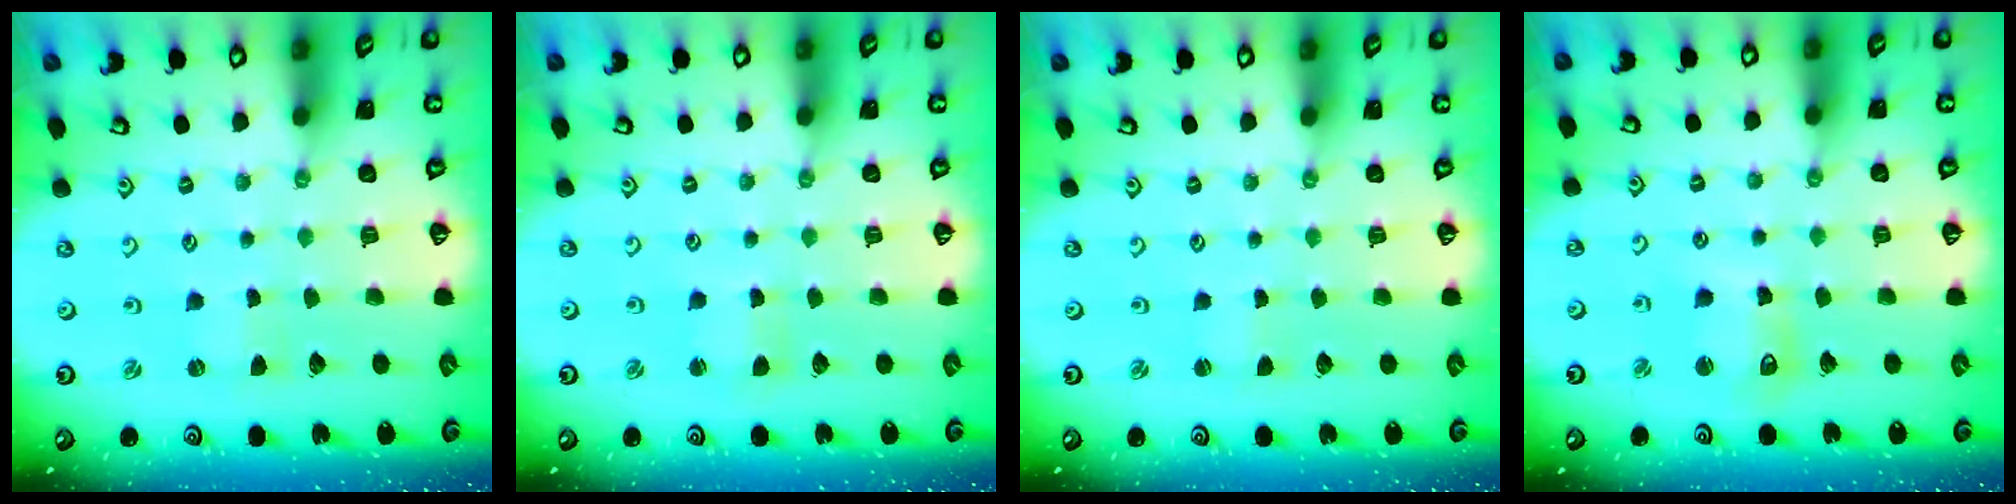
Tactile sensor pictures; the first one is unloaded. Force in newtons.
{"total": 1.5, "press": 1.5, "slide": 0.2}
{"total": 0.0}
{"total": 8.2, "press": 8.0, "slide": 1.6}